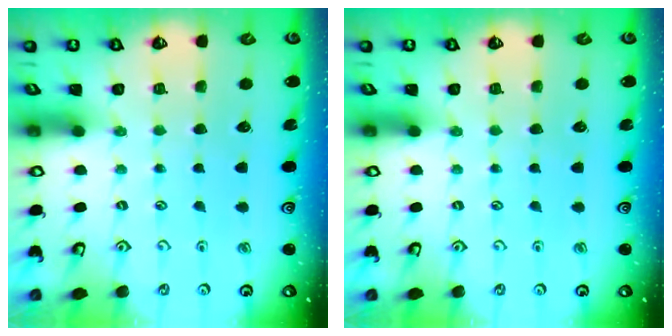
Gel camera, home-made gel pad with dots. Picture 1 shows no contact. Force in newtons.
{"total": 0.0}